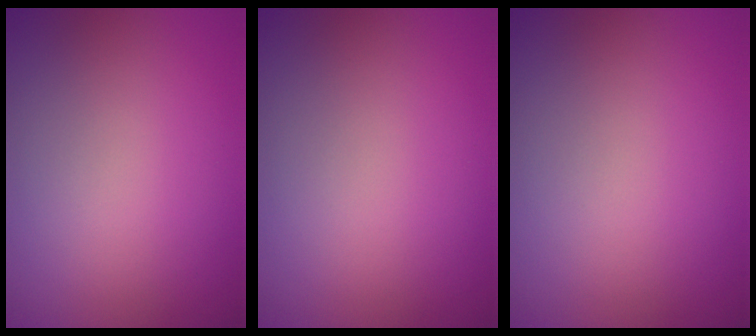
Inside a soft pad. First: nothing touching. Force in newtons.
{"total": 0.0}
{"total": 0.0}